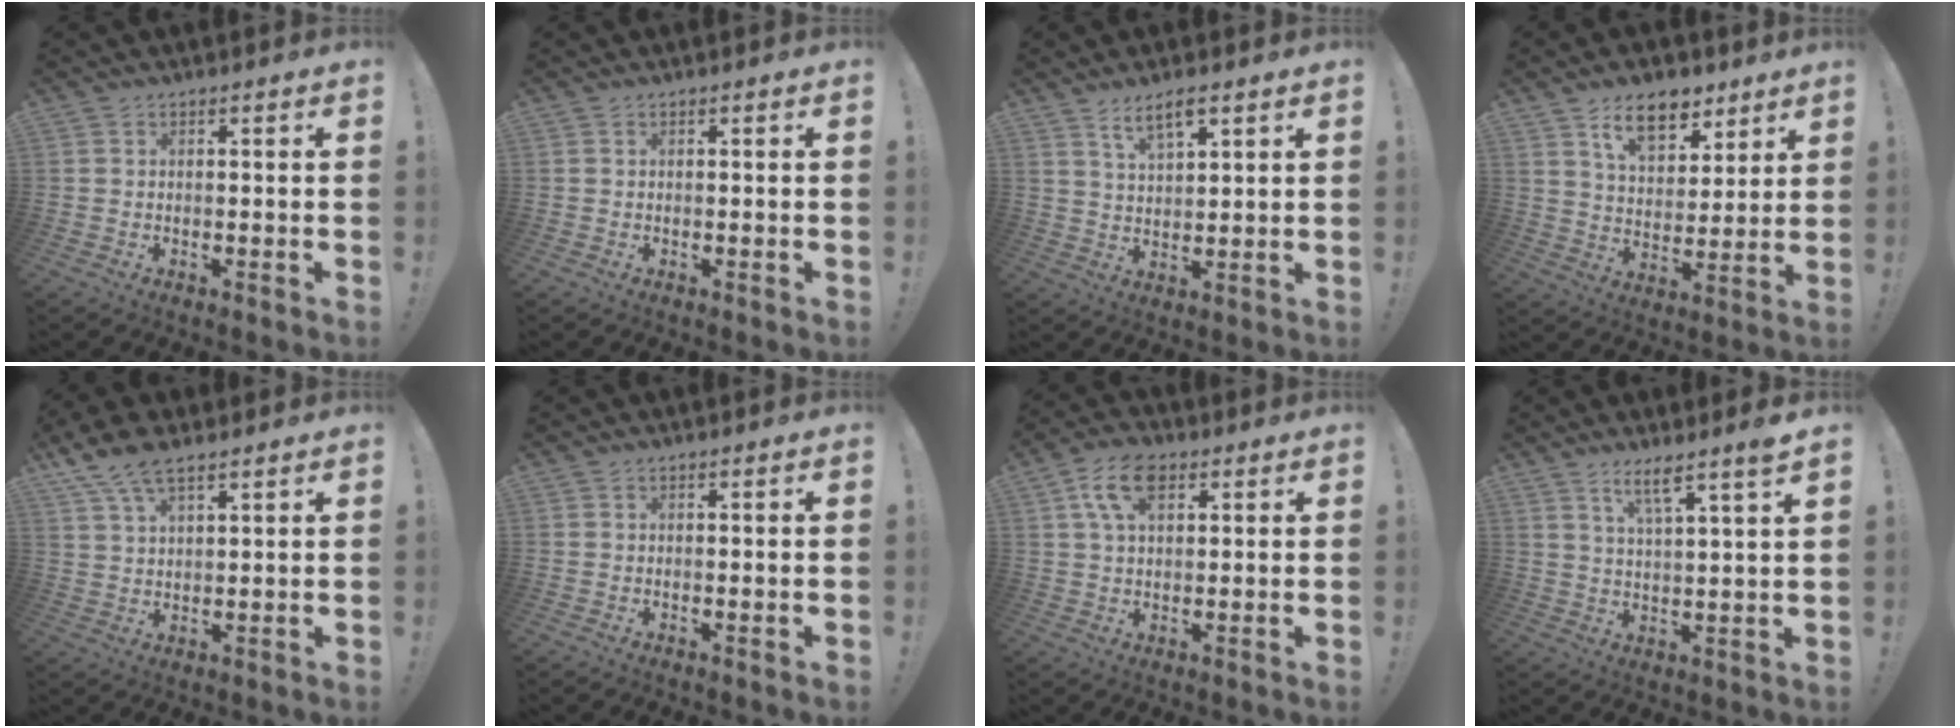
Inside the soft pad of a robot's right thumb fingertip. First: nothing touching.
{"total": 0.0}
{"total": 6.3, "force": [4.3, 2.0, 4.1], "torque": [-0.071, -0.017, 0.076]}
{"total": 12.4, "force": [8.1, 7.0, 6.2], "torque": [-0.087, -0.044, 0.149]}
{"total": 8.2, "force": [5.7, 3.0, 5.1], "torque": [-0.107, -0.015, 0.111]}
{"total": 0.0}
{"total": 9.9, "force": [4.1, 5.7, 7.0], "torque": [-0.127, 0.008, 0.081]}
{"total": 6.9, "force": [5.0, -0.2, 4.8], "torque": [-0.080, -0.032, 0.081]}